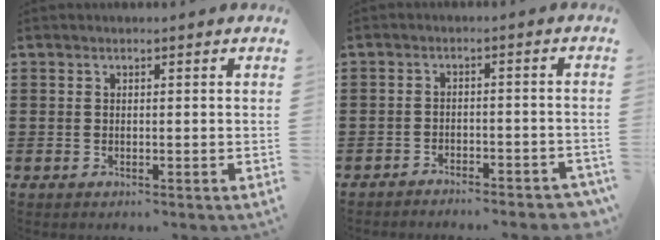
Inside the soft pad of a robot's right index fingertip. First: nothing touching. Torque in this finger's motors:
{"motor_torque": [0.26, -0.18, -0.03, -0.05]}